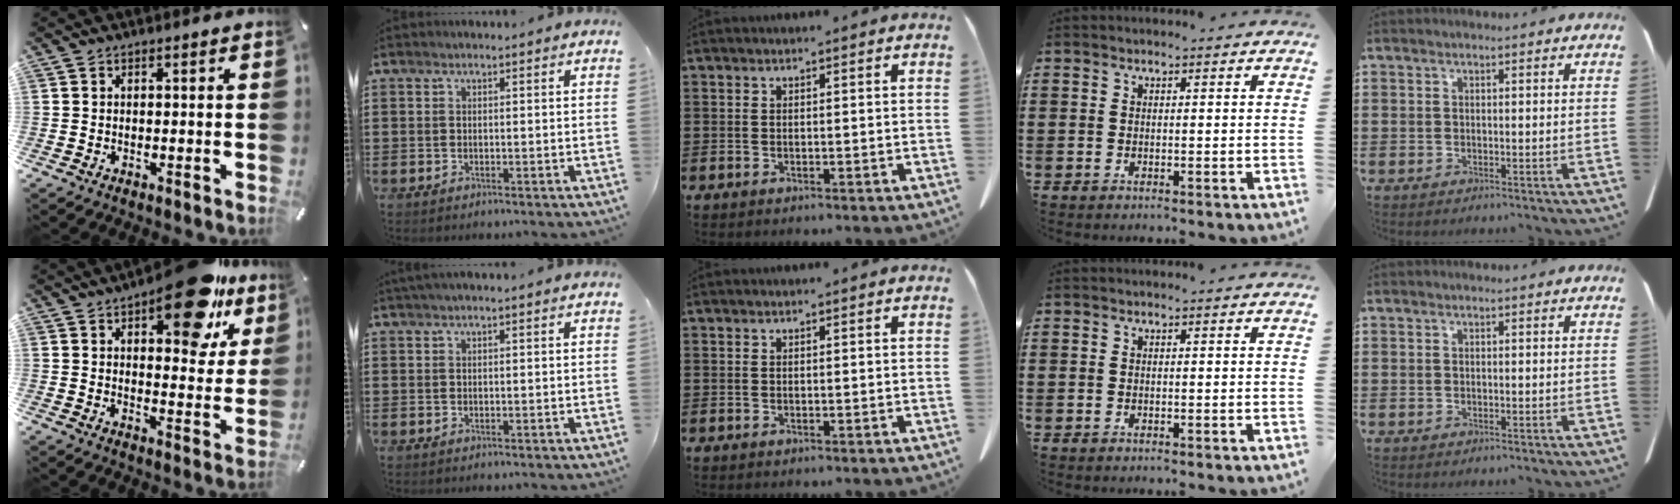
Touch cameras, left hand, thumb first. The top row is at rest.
{"thumb": {"total": 18.4, "force": [11.5, 7.9, 11.9], "torque": [-0.138, -0.078, 0.182]}, "index": {"total": 0.8, "force": [0.3, -0.1, 0.7], "torque": [-0.012, -0.002, 0.007]}}